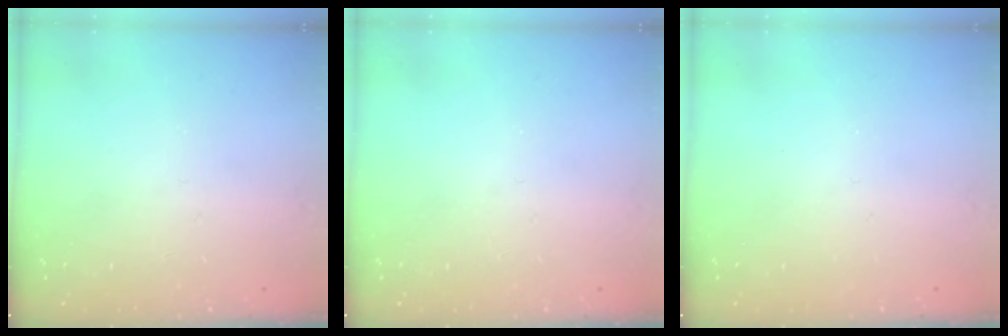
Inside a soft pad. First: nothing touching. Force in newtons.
{"total": 0.0}
{"total": 0.0}